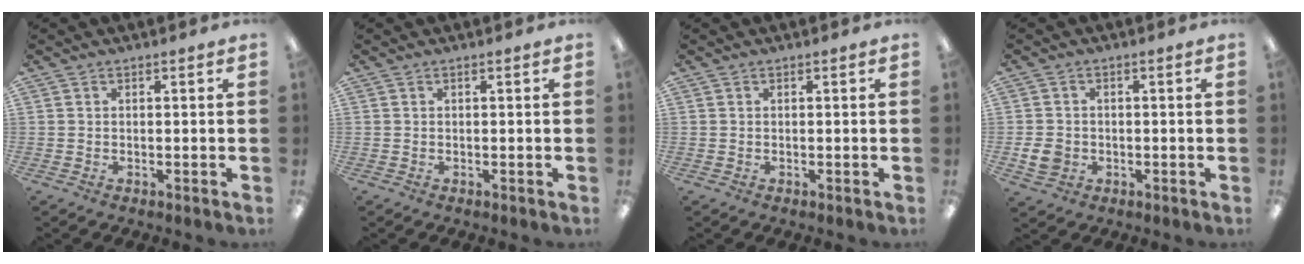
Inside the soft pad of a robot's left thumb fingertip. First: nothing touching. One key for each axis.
{"total": 0.0}
{"total": 0.0}
{"total": 4.7, "fx": -0.9, "fy": 4.1, "fz": 2.2, "tx": -0.034, "ty": -0.002, "tz": -0.019}